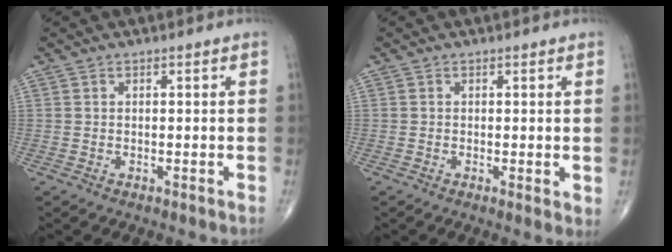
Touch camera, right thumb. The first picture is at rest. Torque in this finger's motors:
{"motor_torque": [-0.07, 0.07, 0.03, 0.04, -0.04]}